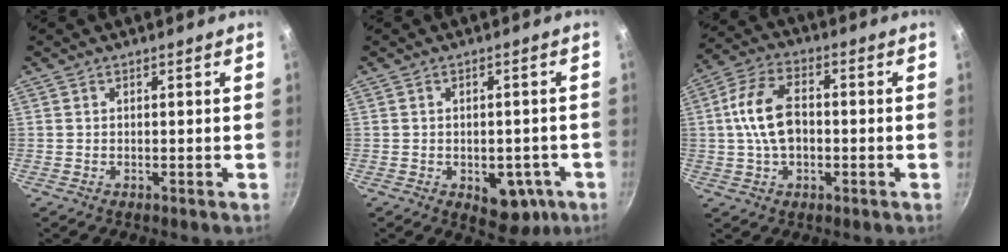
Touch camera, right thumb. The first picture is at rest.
{"total": 8.5, "force": [-2.9, 5.3, 6.0], "torque": [-0.041, 0.008, -0.025]}
{"total": 11.1, "force": [-0.2, 6.9, 8.6], "torque": [-0.153, 0.028, -0.011]}